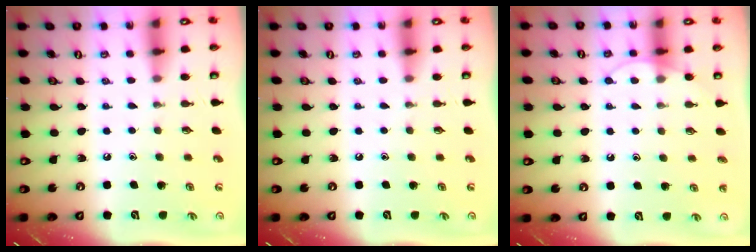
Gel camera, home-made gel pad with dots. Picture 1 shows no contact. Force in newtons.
{"total": 0.0}
{"total": 5.7, "press": 5.7, "slide": 0.6}